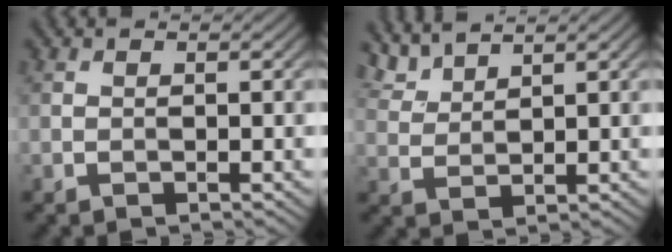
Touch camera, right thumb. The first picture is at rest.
{"total": 3.6, "force": [3.2, 0.7, 1.5], "torque": [-0.042, 0.004, 0.074]}